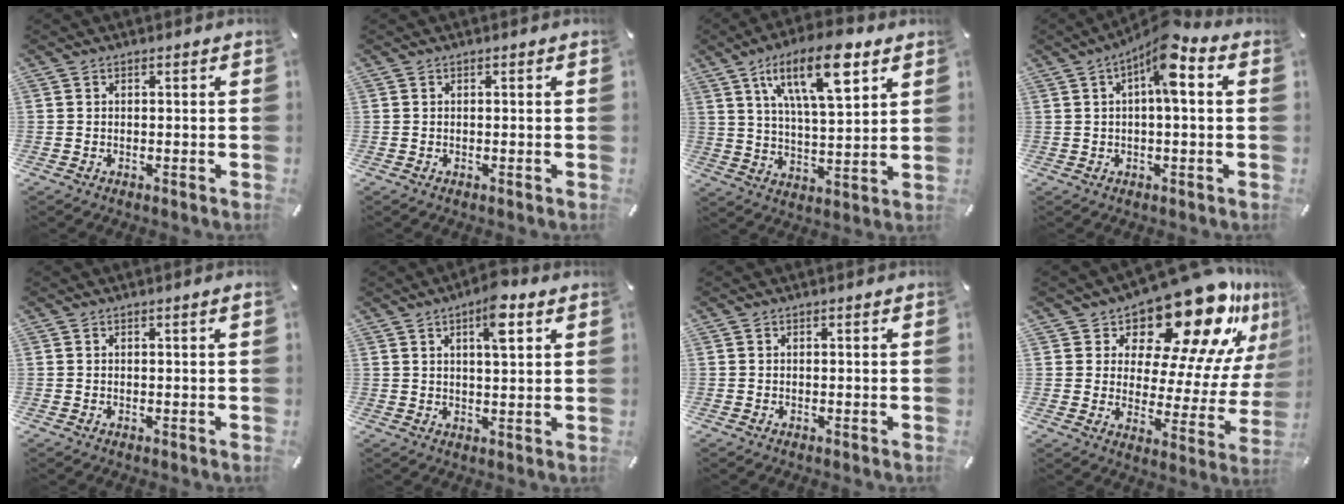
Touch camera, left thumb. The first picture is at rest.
{"total": 0.0}
{"total": 17.1, "force": [9.1, 6.1, 13.1], "torque": [-0.218, -0.024, 0.148]}
{"total": 9.6, "force": [2.7, 3.2, 8.6], "torque": [-0.140, -0.007, 0.043]}
{"total": 0.9, "force": [0.2, 0.0, 0.8], "torque": [-0.013, 0.001, 0.003]}
{"total": 7.4, "force": [3.8, 2.5, 5.8], "torque": [-0.091, -0.006, 0.059]}
{"total": 0.0}
{"total": 21.8, "force": [16.4, 8.5, 11.5], "torque": [-0.156, -0.145, 0.270]}